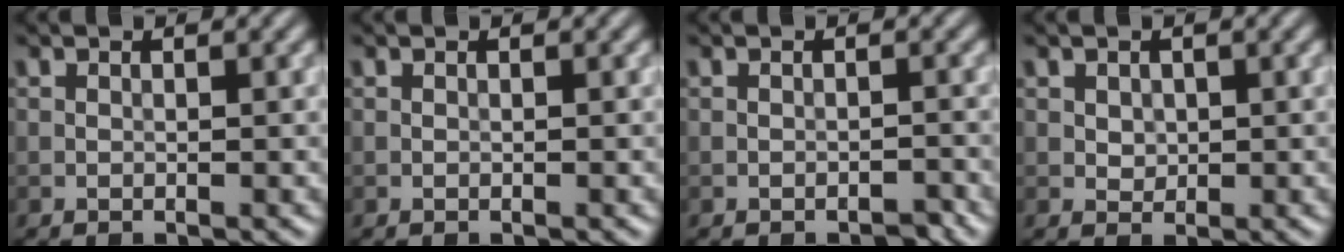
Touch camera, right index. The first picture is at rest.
{"total": 0.0}
{"total": 0.9, "force": [-0.8, 0.3, 0.4], "torque": [-0.003, 0.003, -0.011]}
{"total": 1.0, "force": [0.3, 0.9, 0.4], "torque": [-0.007, -0.004, 0.009]}